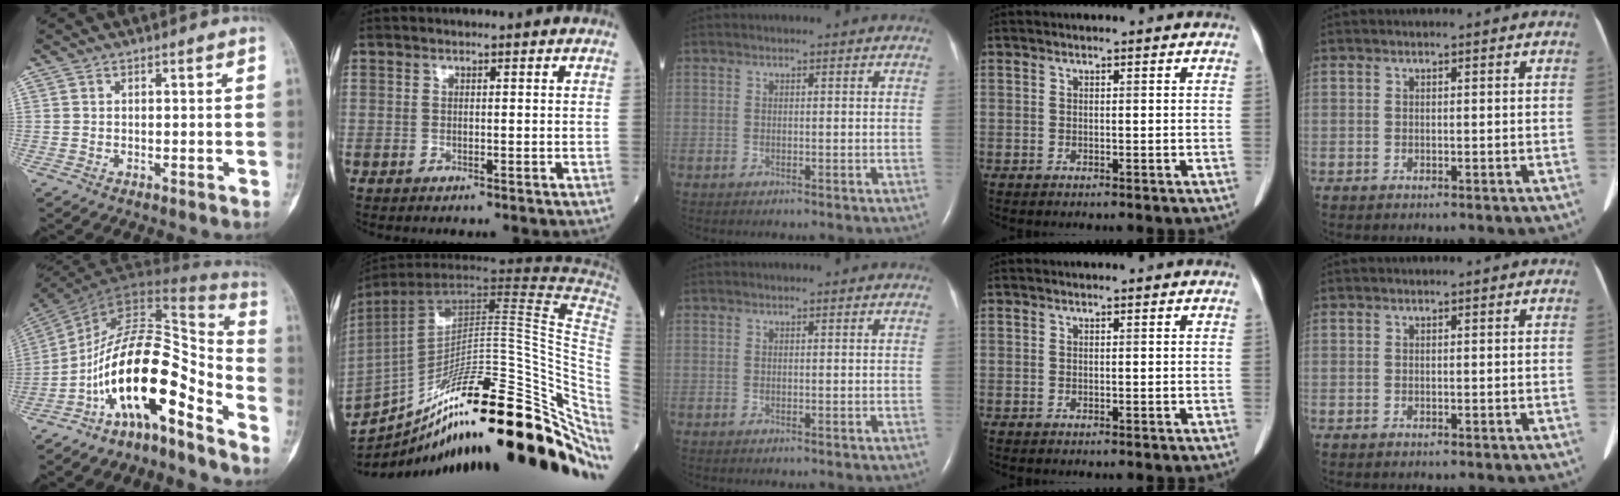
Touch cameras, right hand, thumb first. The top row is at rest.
{"thumb": {"total": 18.2, "force": [-10.6, 6.2, 13.5], "torque": [-0.214, 0.125, -0.183]}, "index": {"total": 37.1, "force": [-21.6, 8.1, 29.1], "torque": [-0.429, -0.005, -0.326]}}